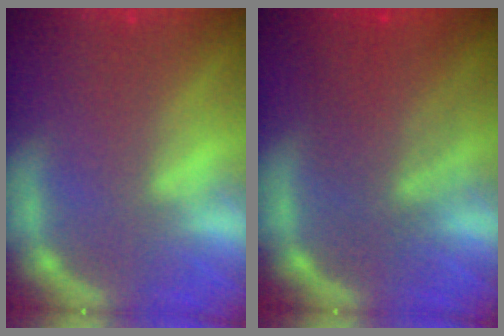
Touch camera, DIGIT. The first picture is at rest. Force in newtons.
{"total": 6.5}